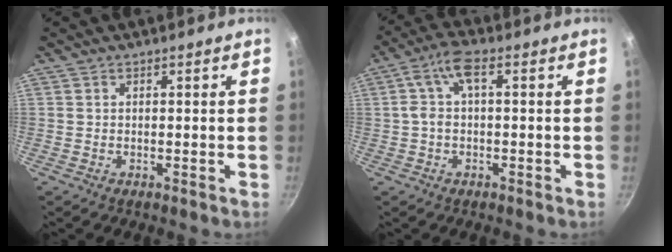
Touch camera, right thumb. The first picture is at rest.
{"total": 5.9, "force": [0.4, 2.7, 5.2], "torque": [-0.112, 0.022, 0.000]}